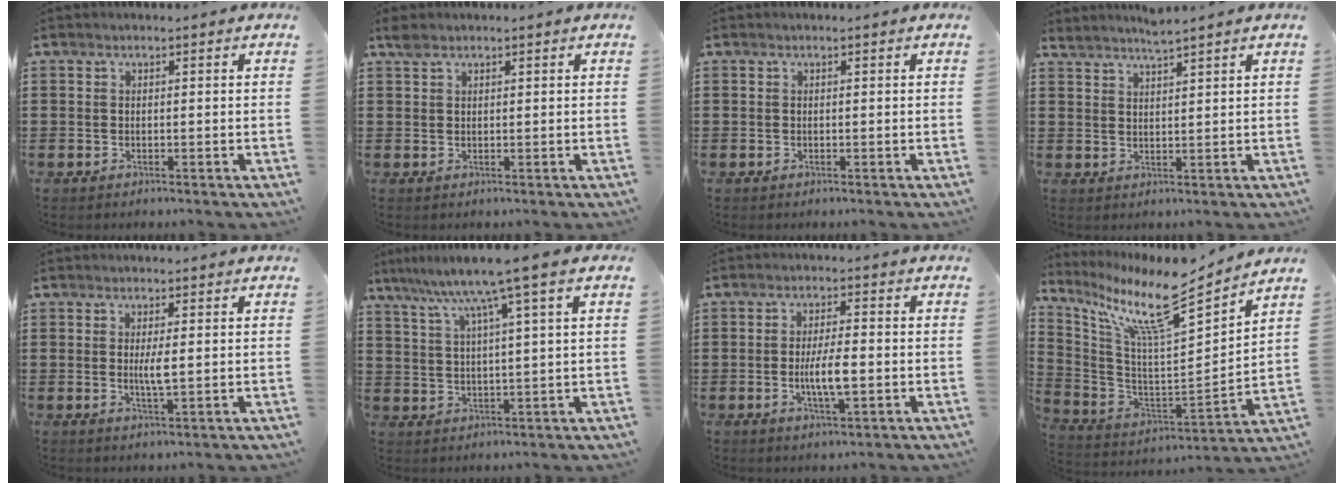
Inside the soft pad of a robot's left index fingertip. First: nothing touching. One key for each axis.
{"total": 1.6, "fx": 1.2, "fy": 0.8, "fz": 0.6, "tx": -0.016, "ty": 0.003, "tz": 0.023}
{"total": 0.0}
{"total": 2.7, "fx": 2.6, "fy": -0.6, "fz": 0.3, "tx": -0.012, "ty": -0.006, "tz": 0.050}
{"total": 3.1, "fx": 0.3, "fy": 0.4, "fz": 3.1, "tx": -0.059, "ty": -0.004, "tz": 0.005}
{"total": 7.5, "fx": 4.8, "fy": -0.4, "fz": 5.7, "tx": -0.129, "ty": -0.019, "tz": 0.075}
{"total": 5.7, "fx": -0.9, "fy": 1.4, "fz": 5.4, "tx": -0.106, "ty": -0.003, "tz": -0.020}
{"total": 11.6, "fx": 8.9, "fy": 0.8, "fz": 7.3, "tx": -0.176, "ty": -0.068, "tz": 0.145}